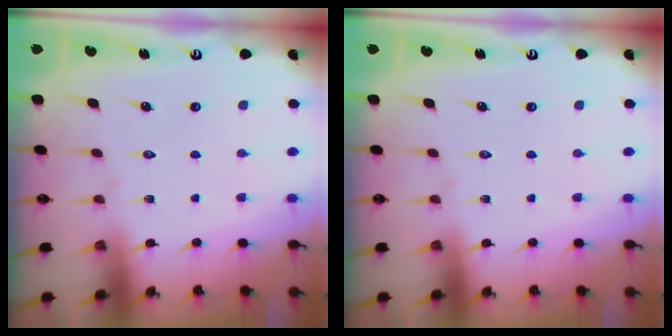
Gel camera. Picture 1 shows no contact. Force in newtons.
{"total": 0.0}